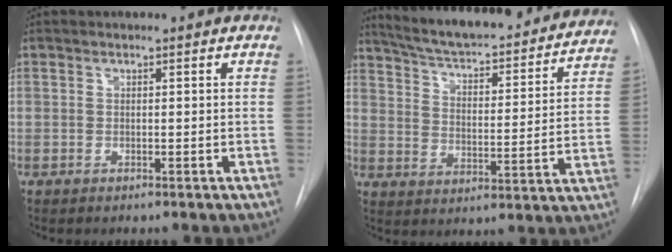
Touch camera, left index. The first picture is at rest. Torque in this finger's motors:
{"motor_torque": [-0.21, -1.02, 0.21, 0.11]}